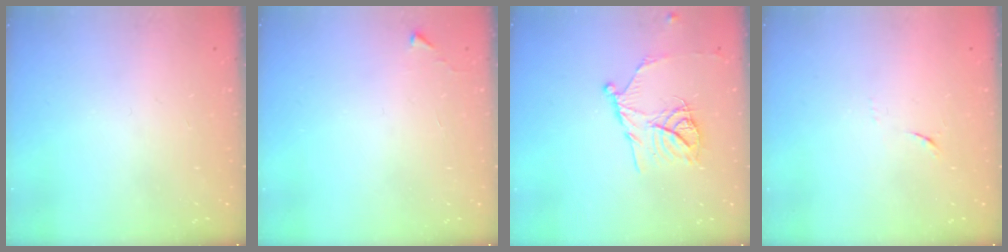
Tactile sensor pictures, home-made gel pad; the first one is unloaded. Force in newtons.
{"total": 2.7, "press": 2.6, "slide": 0.4}
{"total": 13.1, "press": 13.1, "slide": 1.0}
{"total": 4.5, "press": 4.4, "slide": 0.9}